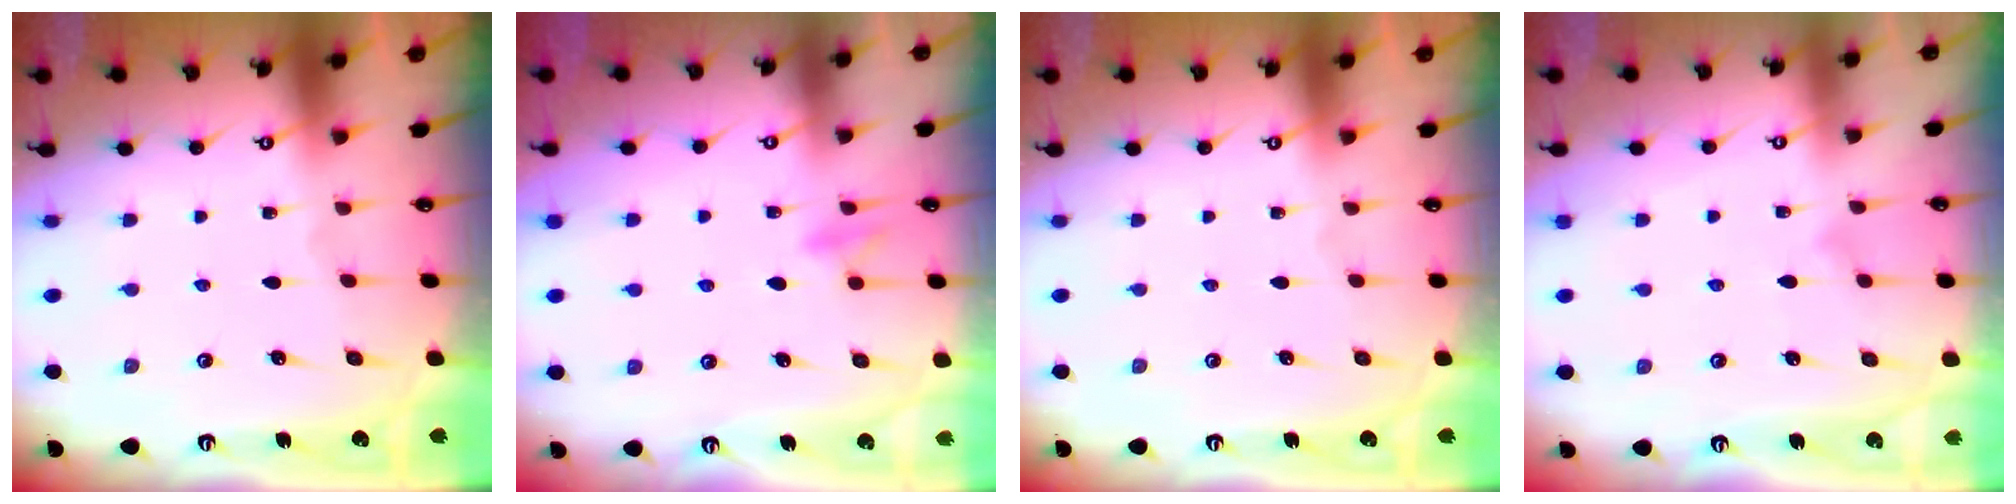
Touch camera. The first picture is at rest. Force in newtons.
{"total": 7.9, "press": 7.8, "slide": 0.8}
{"total": 0.0}
{"total": 5.8, "press": 5.8, "slide": 0.3}